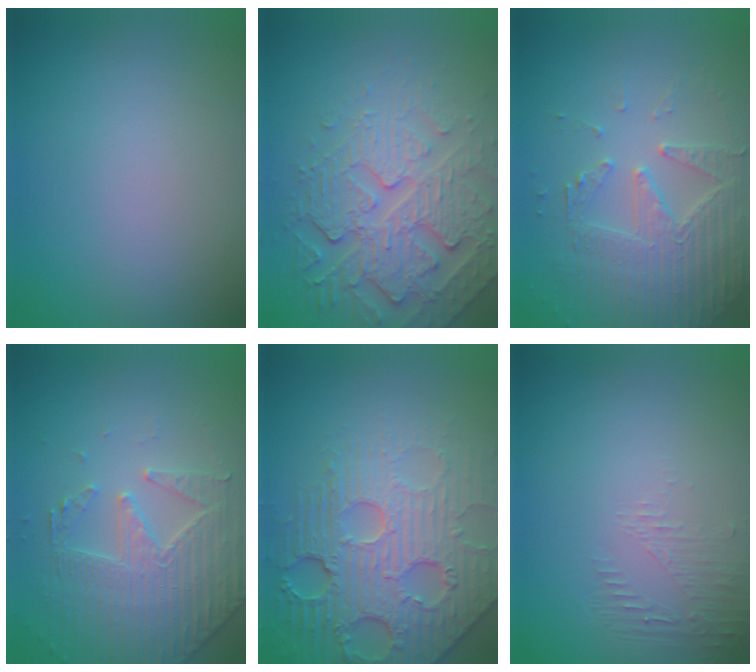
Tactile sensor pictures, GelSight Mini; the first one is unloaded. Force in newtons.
{"total": 6.4, "press": 4.9, "slide": 4.1}
{"total": 4.2, "press": 3.9, "slide": 1.6}
{"total": 4.4, "press": 3.8, "slide": 2.2}
{"total": 7.2, "press": 5.7, "slide": 4.5}
{"total": 1.3, "press": 0.0, "slide": 1.3}